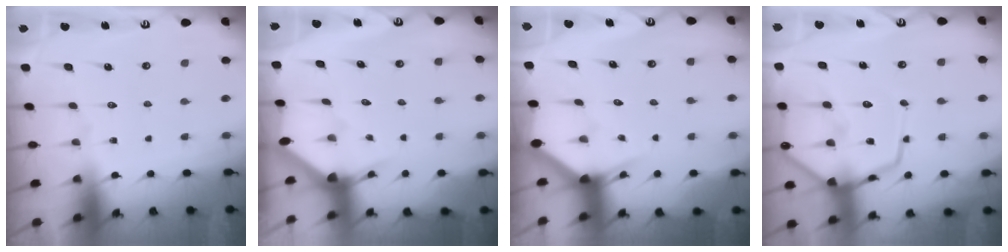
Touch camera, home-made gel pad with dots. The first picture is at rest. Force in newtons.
{"total": 2.5, "press": 2.5, "slide": 0.1}
{"total": 3.0, "press": 3.0, "slide": 0.1}
{"total": 15.1, "press": 15.0, "slide": 1.5}